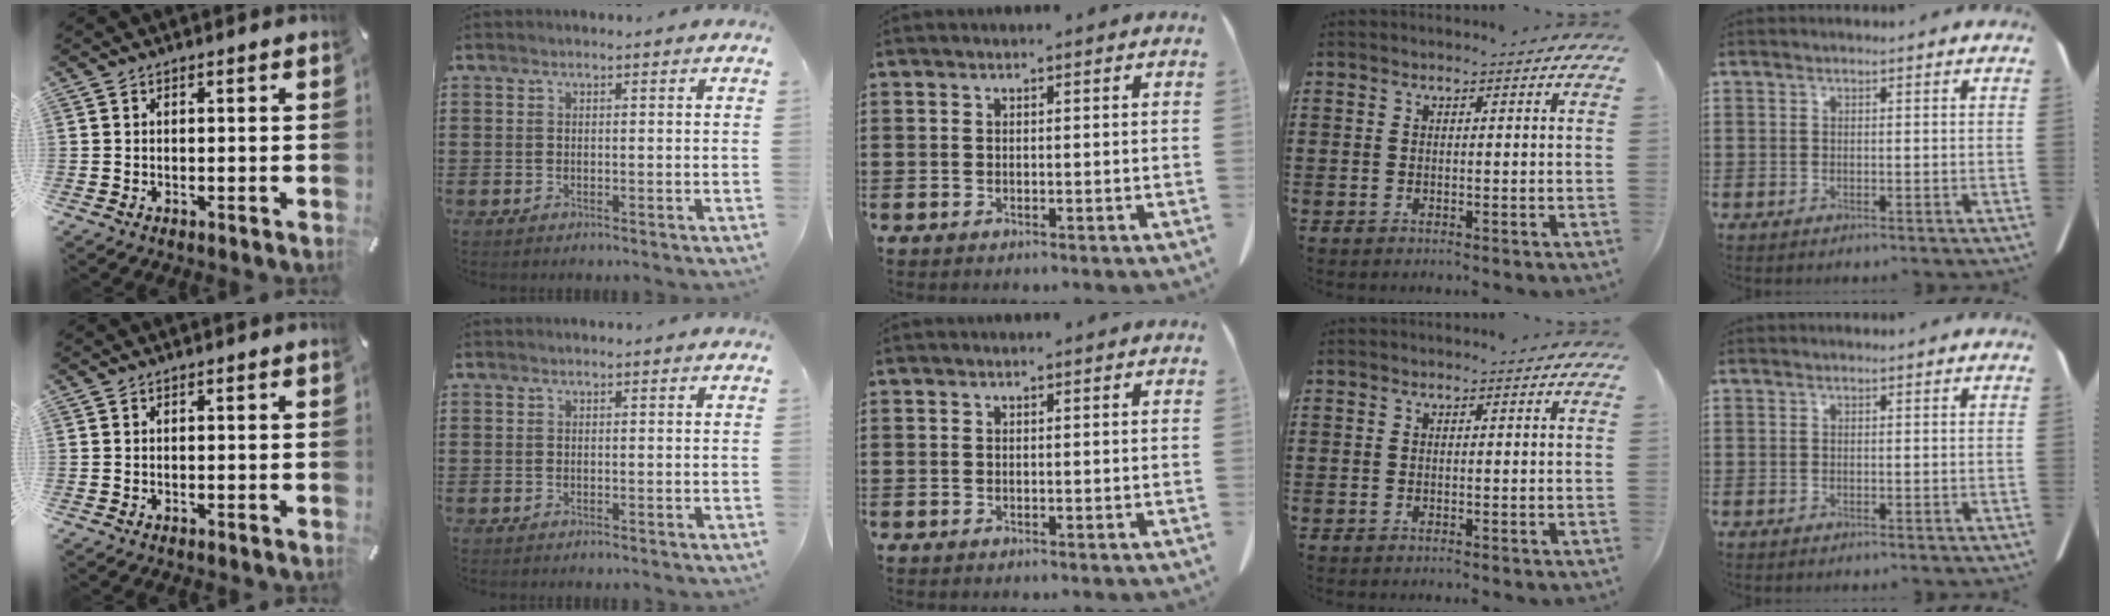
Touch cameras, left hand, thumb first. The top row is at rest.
{}